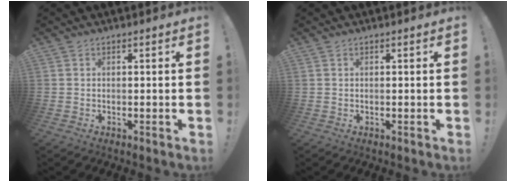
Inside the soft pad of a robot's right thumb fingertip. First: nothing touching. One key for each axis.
{"total": 0.0}